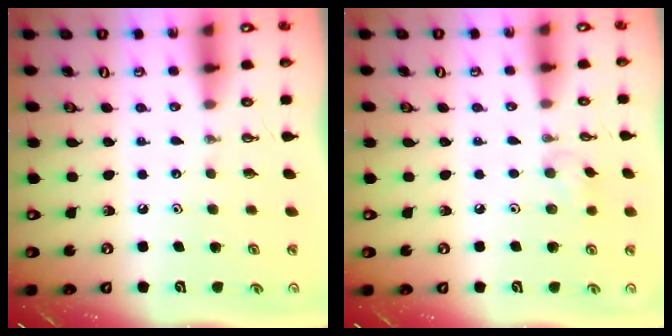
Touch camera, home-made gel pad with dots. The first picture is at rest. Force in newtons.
{"total": 5.3, "press": 5.2, "slide": 0.9}